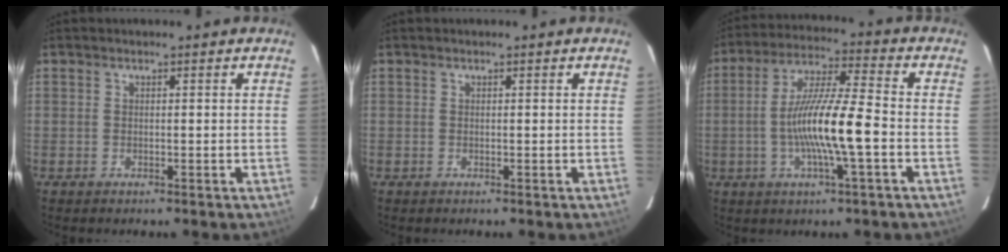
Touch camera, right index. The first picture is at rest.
{"total": 0.0}
{"total": 12.9, "force": [-3.1, 0.9, 12.5], "torque": [-0.238, 0.003, -0.060]}